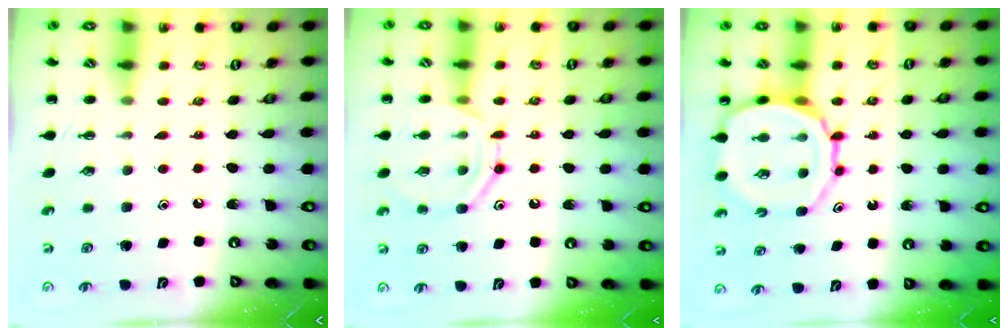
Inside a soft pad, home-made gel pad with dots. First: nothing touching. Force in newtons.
{"total": 11.7, "press": 11.7, "slide": 1.1}
{"total": 14.1, "press": 13.5, "slide": 4.1}